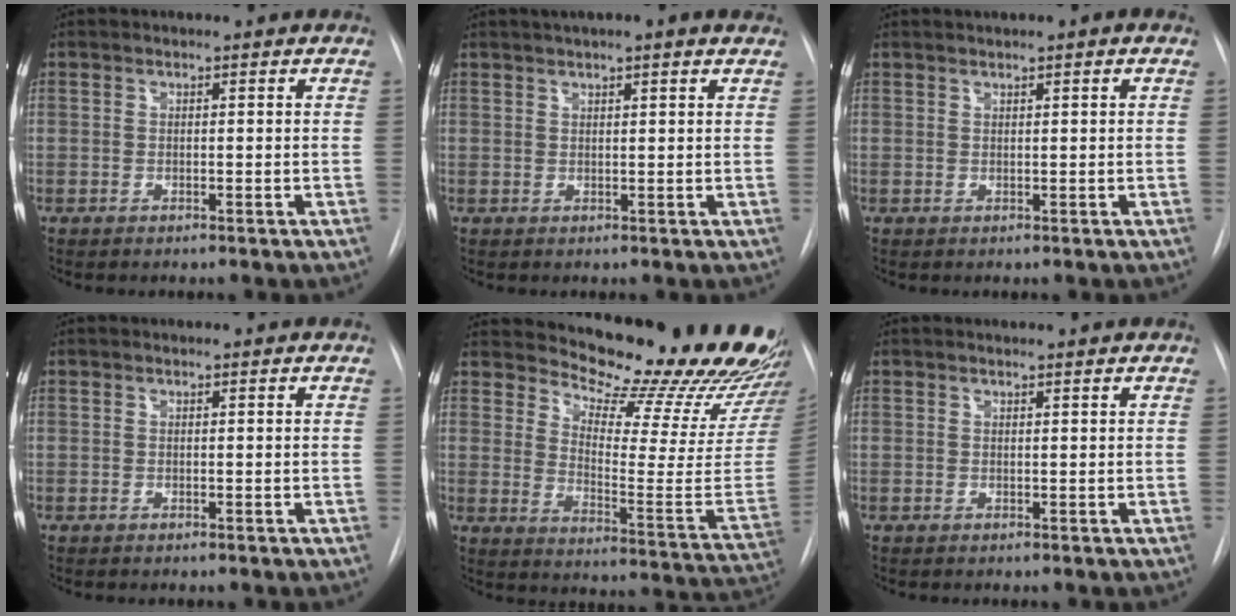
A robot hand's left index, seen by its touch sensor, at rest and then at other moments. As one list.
[{"total": 7.2, "force": [5.6, 0.8, 4.6], "torque": [-0.070, 0.032, 0.068]}, {"total": 1.9, "force": [1.2, 0.0, 1.5], "torque": [-0.027, 0.015, 0.019]}, {"total": 0.0}, {"total": 25.0, "force": [23.1, 3.7, 8.7], "torque": [-0.121, -0.132, 0.280]}, {"total": 1.2, "force": [1.1, -0.2, 0.3], "torque": [-0.005, 0.003, 0.016]}]